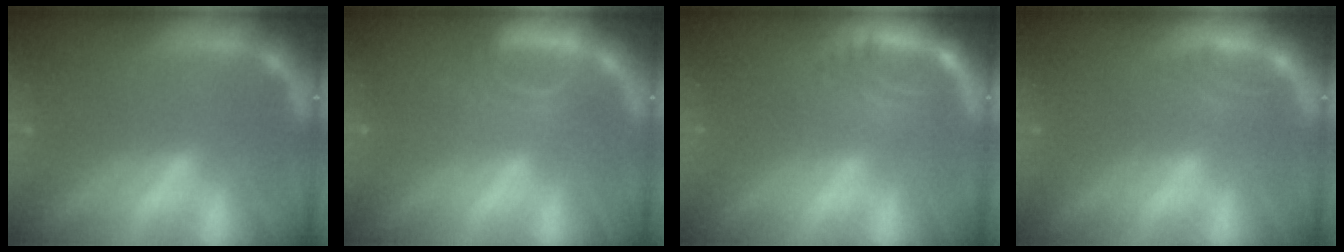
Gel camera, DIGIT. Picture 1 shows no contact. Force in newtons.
{"total": 3.5}
{"total": 4.0}
{"total": 1.5}